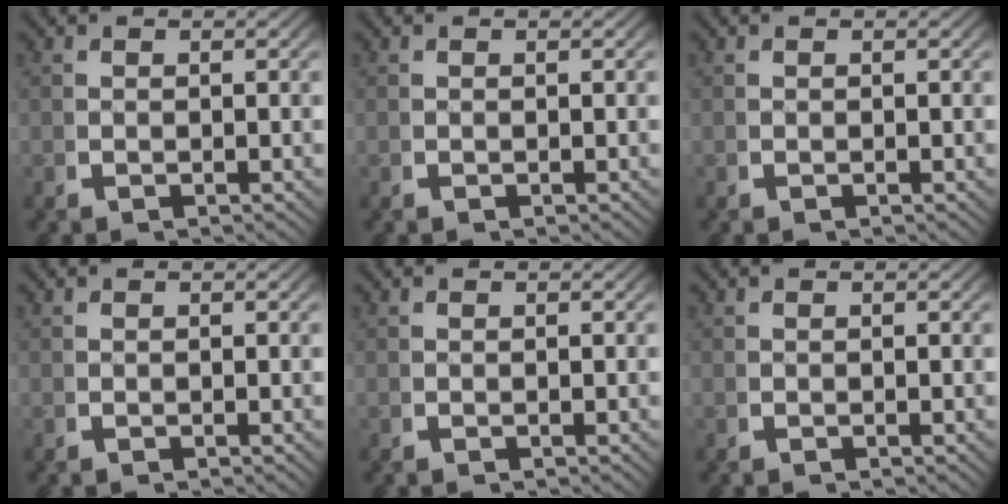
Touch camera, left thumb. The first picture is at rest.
{"total": 0.0}
{"total": 0.0}
{"total": 0.0}
{"total": 0.0}
{"total": 0.0}